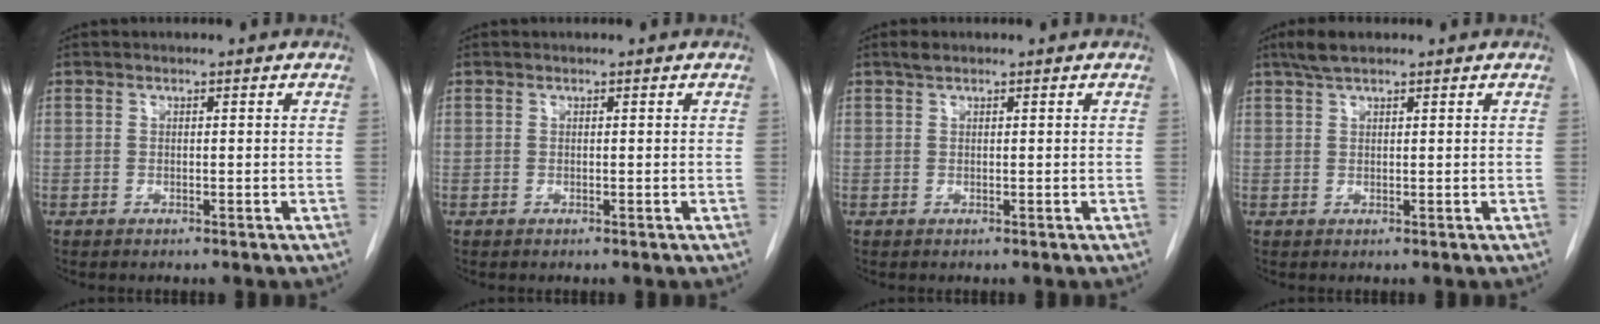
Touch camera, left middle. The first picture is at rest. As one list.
[{"total": 0.0}, {"total": 1.1, "force": [0.9, 0.4, 0.6], "torque": [-0.016, 0.009, 0.017]}, {"total": 3.2, "force": [2.4, 0.7, 1.9], "torque": [-0.046, 0.010, 0.047]}]